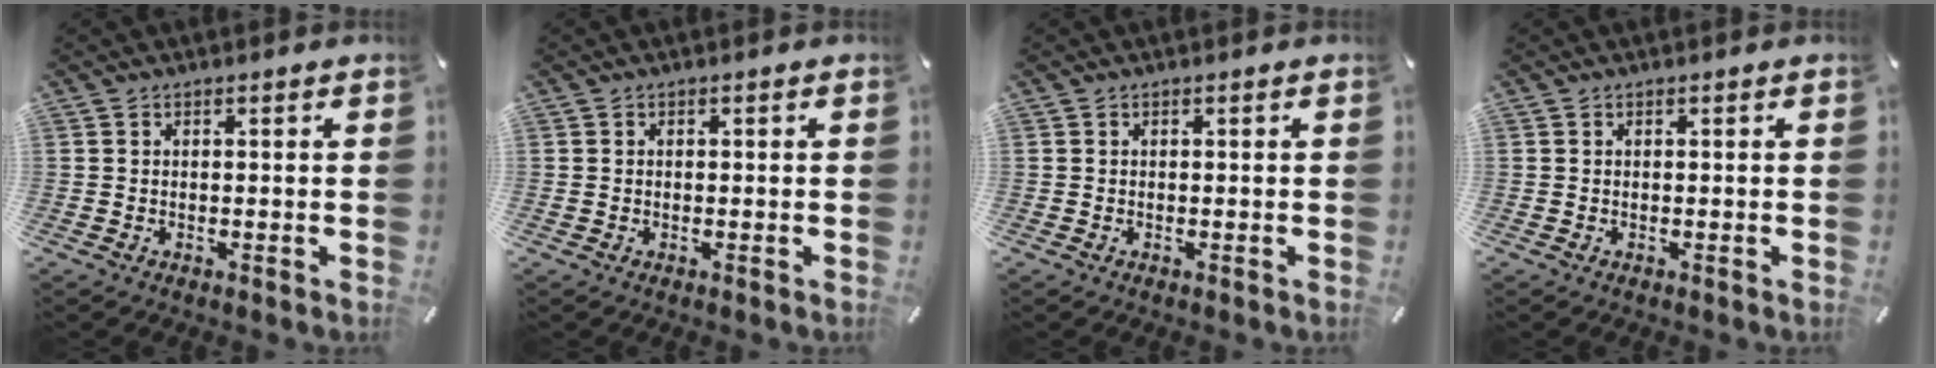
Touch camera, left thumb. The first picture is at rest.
{"total": 0.5, "force": [-0.1, 0.4, 0.3], "torque": [-0.005, 0.002, -0.002]}
{"total": 0.0}
{"total": 0.0}